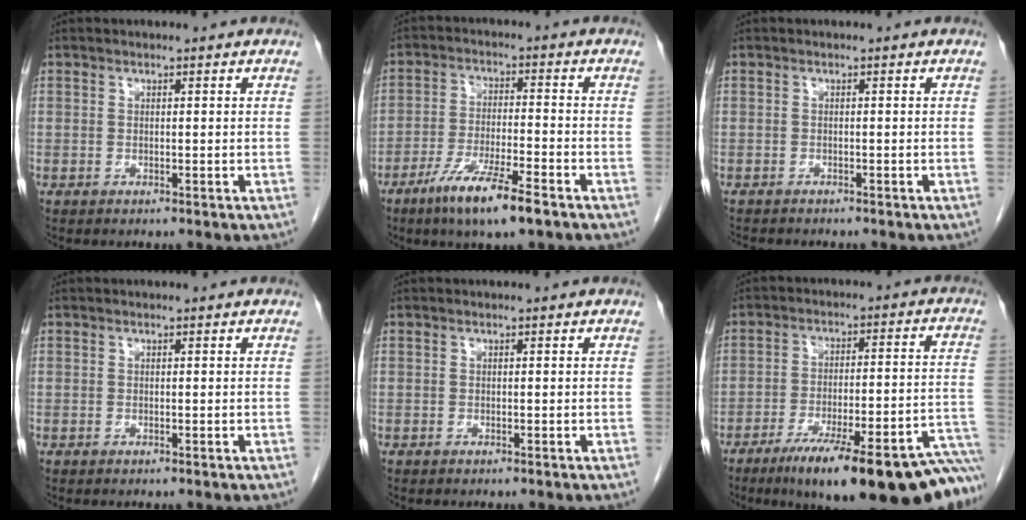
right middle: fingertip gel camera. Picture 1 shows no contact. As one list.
[{"total": 9.5, "force": [-6.1, 0.7, 7.3], "torque": [-0.141, -0.021, -0.106]}, {"total": 3.3, "force": [-3.0, 0.7, 1.2], "torque": [-0.022, -0.008, -0.041]}, {"total": 0.0}, {"total": 0.0}, {"total": 24.0, "force": [-17.3, 1.6, 16.5], "torque": [-0.154, -0.001, -0.251]}]